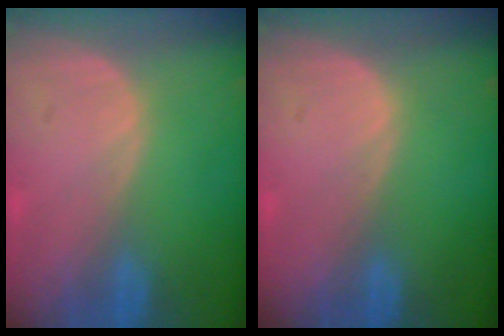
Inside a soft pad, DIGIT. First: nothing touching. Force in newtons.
{"total": 0.0}